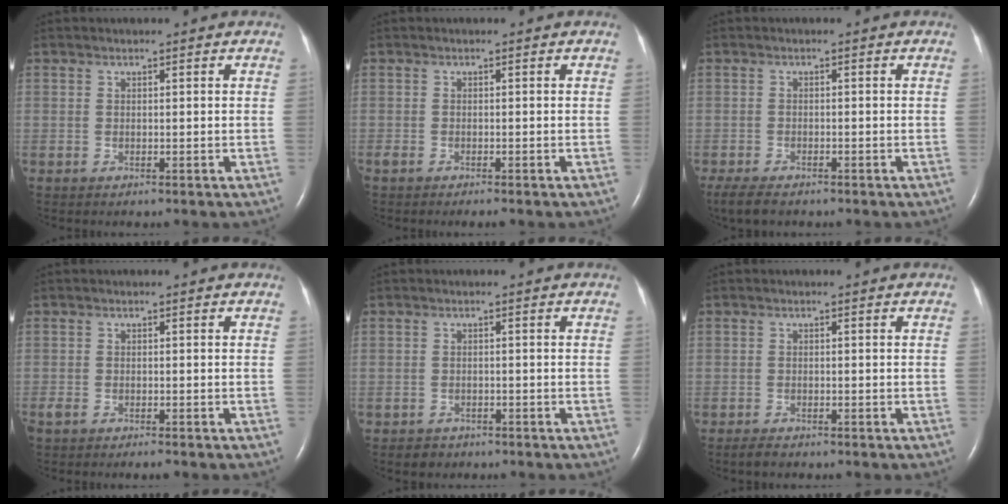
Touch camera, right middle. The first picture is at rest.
{"total": 1.7, "force": [-1.3, 0.4, 1.0], "torque": [-0.022, -0.005, -0.020]}
{"total": 4.9, "force": [-3.8, 1.6, 2.6], "torque": [-0.048, -0.012, -0.060]}
{"total": 2.9, "force": [-2.2, 0.9, 1.6], "torque": [-0.035, -0.008, -0.035]}
{"total": 1.8, "force": [-1.3, 1.3, 0.0], "torque": [-0.007, 0.005, -0.018]}
{"total": 1.5, "force": [-1.2, 0.4, 0.6], "torque": [-0.018, -0.003, -0.020]}